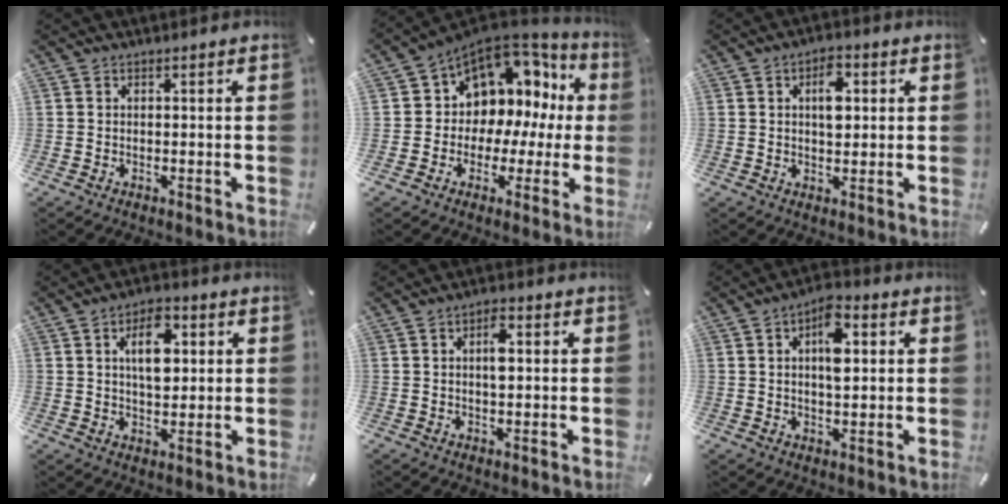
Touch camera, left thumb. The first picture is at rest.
{"total": 9.6, "force": [3.6, 8.4, 2.9], "torque": [-0.049, -0.047, 0.067]}
{"total": 6.1, "force": [1.5, 3.4, 4.8], "torque": [-0.059, -0.005, 0.016]}
{"total": 9.6, "force": [2.7, 5.7, 7.3], "torque": [-0.119, -0.003, 0.039]}
{"total": 4.3, "force": [0.8, 2.0, 3.8], "torque": [-0.062, 0.004, 0.007]}
{"total": 8.4, "force": [2.0, 4.2, 7.0], "torque": [-0.097, -0.003, 0.028]}